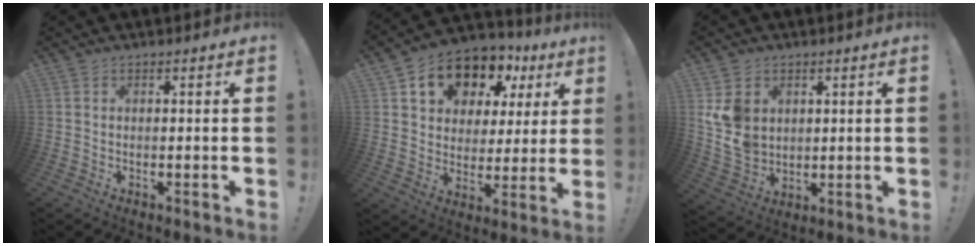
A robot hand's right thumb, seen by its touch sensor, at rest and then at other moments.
{"total": 13.0, "force": [7.9, 8.7, 5.7], "torque": [-0.094, -0.054, 0.148]}
{"total": 9.6, "force": [3.7, 7.6, 4.4], "torque": [-0.089, -0.013, 0.078]}